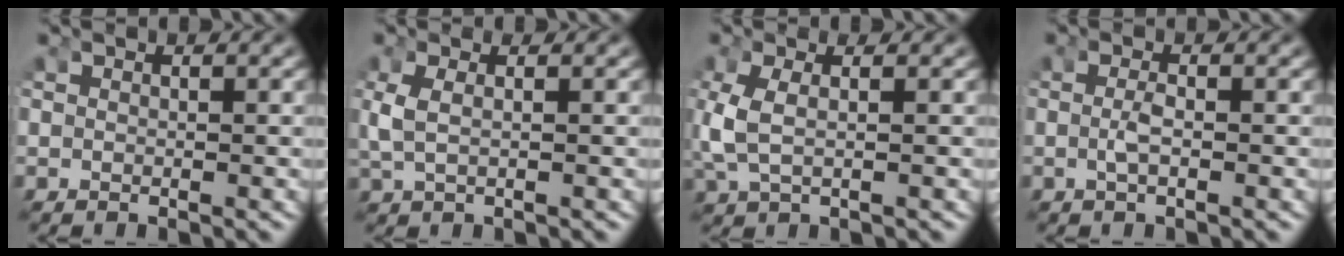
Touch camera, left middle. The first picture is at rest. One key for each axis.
{"total": 2.3, "fx": 0.1, "fy": 1.2, "fz": 2.0, "tx": -0.060, "ty": -0.007, "tz": 0.013}
{"total": 3.2, "fx": -0.2, "fy": 1.6, "fz": 2.7, "tx": -0.083, "ty": -0.011, "tz": 0.012}
{"total": 1.4, "fx": -0.7, "fy": 0.0, "fz": 1.2, "tx": -0.030, "ty": -0.003, "tz": -0.008}